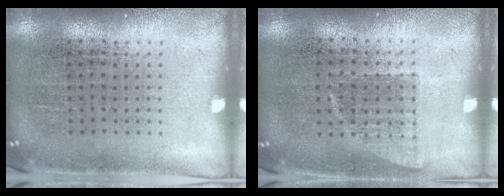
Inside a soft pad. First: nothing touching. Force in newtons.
{"total": 0.7, "press": 0.6, "slide": 0.2}